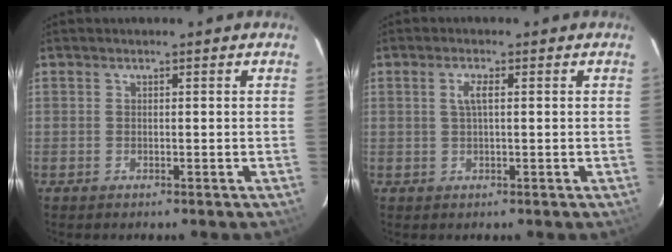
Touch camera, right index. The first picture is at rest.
{"total": 2.2, "force": [0.4, 0.4, 2.1], "torque": [-0.043, 0.003, 0.008]}